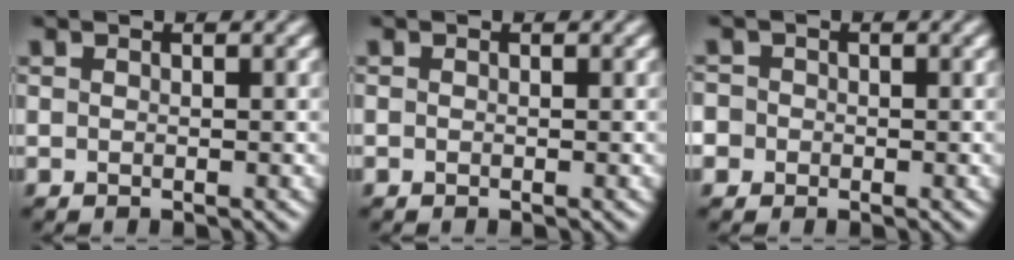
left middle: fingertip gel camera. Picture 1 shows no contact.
{"total": 0.0}
{"total": 1.7, "force": [-0.7, 1.6, 0.0], "torque": [0.012, 0.008, -0.016]}